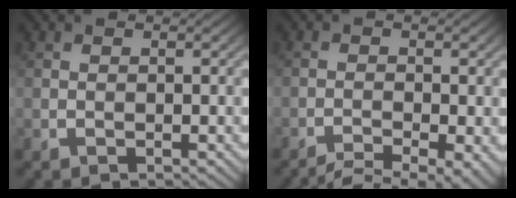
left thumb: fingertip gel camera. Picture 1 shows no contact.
{"total": 6.2, "force": [-4.7, 1.1, 3.9], "torque": [-0.061, -0.013, -0.076]}